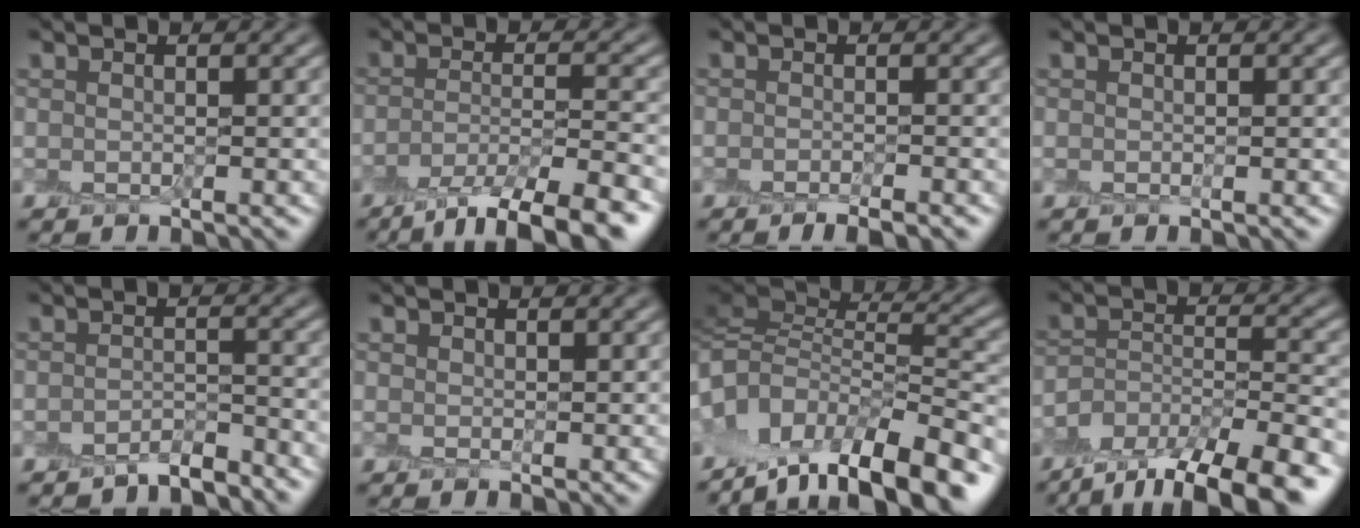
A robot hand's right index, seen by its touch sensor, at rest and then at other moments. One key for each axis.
{"total": 7.6, "fx": -5.2, "fy": 1.9, "fz": 5.3, "tx": -0.074, "ty": -0.006, "tz": -0.086}
{"total": 2.1, "fx": -1.5, "fy": 0.4, "fz": 1.3, "tx": -0.012, "ty": -0.004, "tz": -0.028}
{"total": 0.0}
{"total": 2.1, "fx": -1.9, "fy": 0.4, "fz": 0.6, "tx": -0.007, "ty": 0.005, "tz": -0.036}
{"total": 1.1, "fx": 0.7, "fy": 0.7, "fz": 0.5, "tx": -0.005, "ty": -0.002, "tz": 0.017}
{"total": 13.4, "fx": -7.0, "fy": 5.3, "fz": 10.2, "tx": -0.197, "ty": 0.011, "tz": -0.111}
{"total": 11.2, "fx": -9.0, "fy": 3.8, "fz": 5.5, "tx": -0.083, "ty": -0.004, "tz": -0.137}